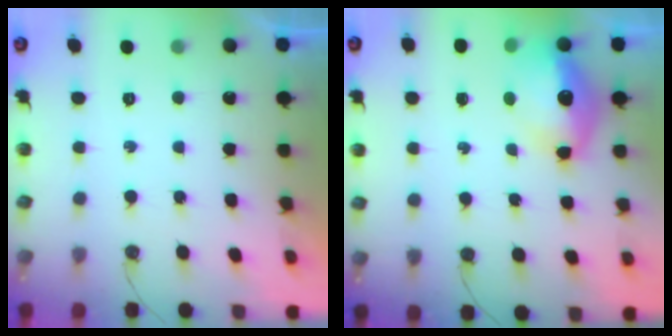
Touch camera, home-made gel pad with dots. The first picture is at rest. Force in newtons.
{"total": 12.8, "press": 12.7, "slide": 1.3}